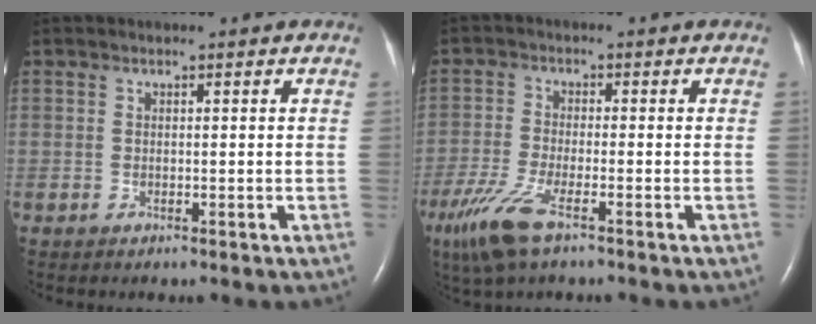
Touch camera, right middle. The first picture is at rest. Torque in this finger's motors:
{"motor_torque": [0.67, -0.48, 0.16, 0.06]}